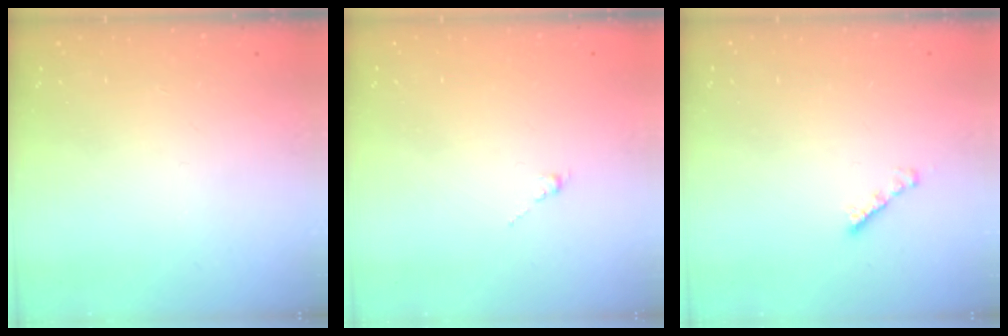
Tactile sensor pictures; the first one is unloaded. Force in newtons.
{"total": 0.0}
{"total": 2.3, "press": 2.3, "slide": 0.2}